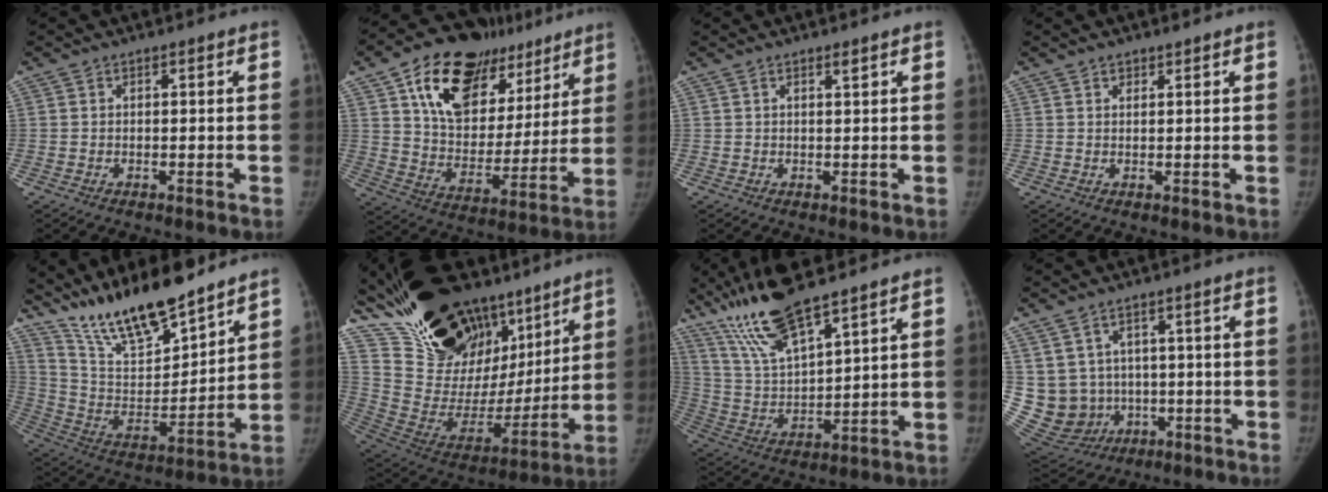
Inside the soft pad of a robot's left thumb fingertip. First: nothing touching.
{"total": 25.5, "force": [14.3, 15.0, 14.8], "torque": [-0.195, -0.019, 0.239]}
{"total": 0.9, "force": [0.6, 0.0, 0.6], "torque": [-0.009, -0.004, 0.011]}
{"total": 1.4, "force": [1.3, 0.4, 0.3], "torque": [-0.002, -0.005, 0.023]}
{"total": 19.0, "force": [15.7, 4.9, 9.5], "torque": [-0.133, -0.094, 0.293]}
{"total": 32.0, "force": [22.5, 16.0, 16.2], "torque": [-0.235, -0.062, 0.389]}
{"total": 15.4, "force": [11.6, 2.8, 9.7], "torque": [-0.186, -0.048, 0.238]}
{"total": 15.3, "force": [-0.2, 14.2, 5.9], "torque": [-0.127, 0.021, 0.032]}